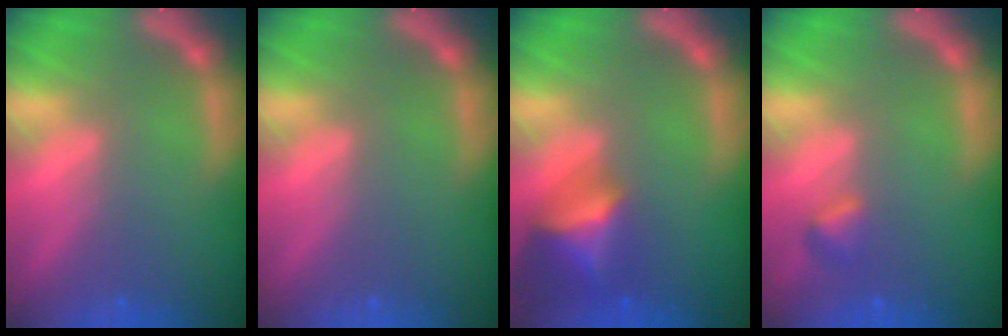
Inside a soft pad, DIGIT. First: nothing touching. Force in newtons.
{"total": 0.0}
{"total": 5.5}
{"total": 1.4}